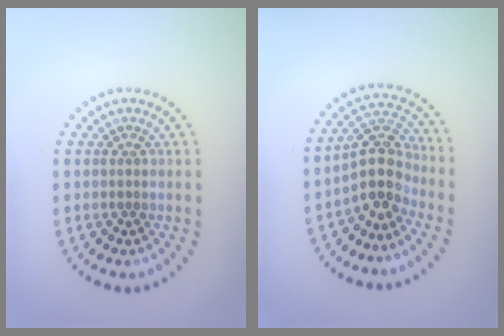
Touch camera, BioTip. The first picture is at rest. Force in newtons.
{"total": 4.0, "press": 3.5, "slide": 1.9}